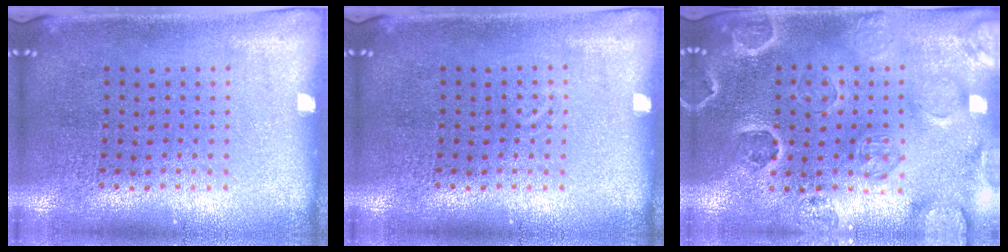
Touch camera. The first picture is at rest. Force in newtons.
{"total": 0.6, "press": 0.5, "slide": 0.3}
{"total": 2.6, "press": 2.5, "slide": 0.6}